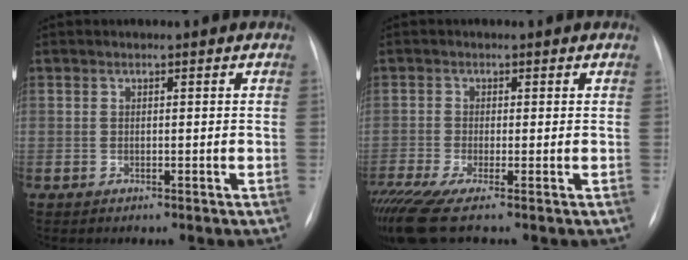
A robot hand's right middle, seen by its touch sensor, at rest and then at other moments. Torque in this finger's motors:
{"motor_torque": [1.06, -1.08, 0.47, 0.16]}